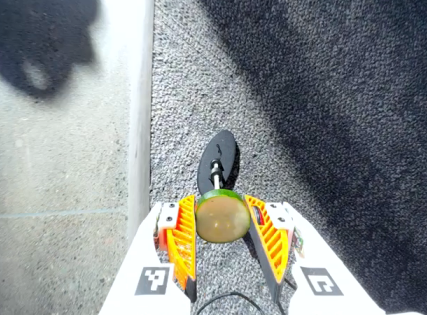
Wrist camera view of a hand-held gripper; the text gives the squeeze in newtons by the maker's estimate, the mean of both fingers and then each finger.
{"total": 7.9, "left": 7.9, "right": 7.8}